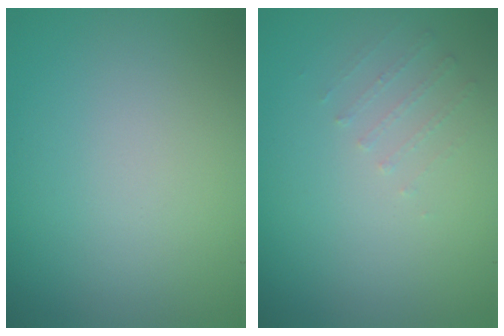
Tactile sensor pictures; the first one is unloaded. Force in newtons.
{"total": 0.6, "press": 0.5, "slide": 0.4}